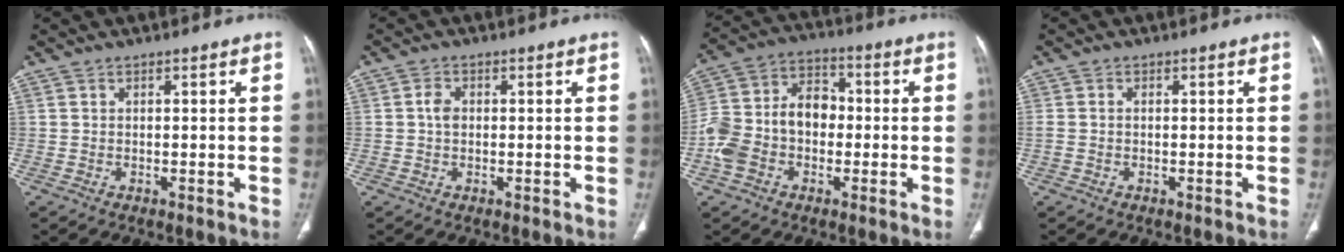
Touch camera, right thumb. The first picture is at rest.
{"total": 2.2, "force": [0.1, 1.6, 1.5], "torque": [-0.022, 0.004, -0.002]}
{"total": 13.6, "force": [-2.2, 10.0, 9.0], "torque": [-0.161, 0.051, -0.049]}
{"total": 1.2, "force": [-0.2, 0.9, 0.9], "torque": [-0.021, 0.002, -0.004]}